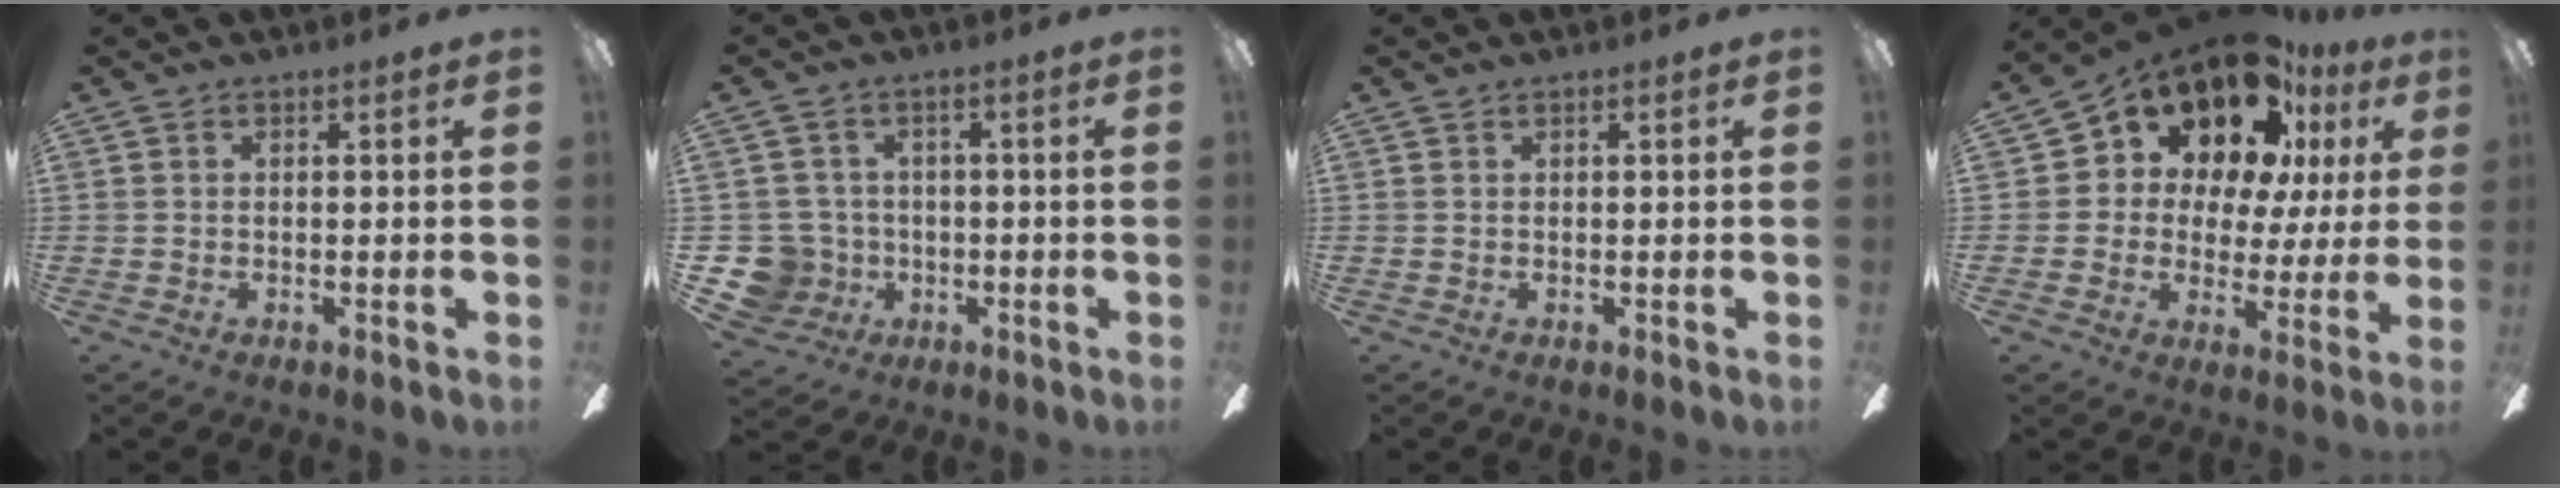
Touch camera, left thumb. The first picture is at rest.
{"total": 7.7, "force": [-1.0, 7.5, 1.4], "torque": [-0.068, 0.005, -0.013]}
{"total": 0.0}
{"total": 17.4, "force": [12.3, 8.7, 8.6], "torque": [-0.161, -0.083, 0.213]}